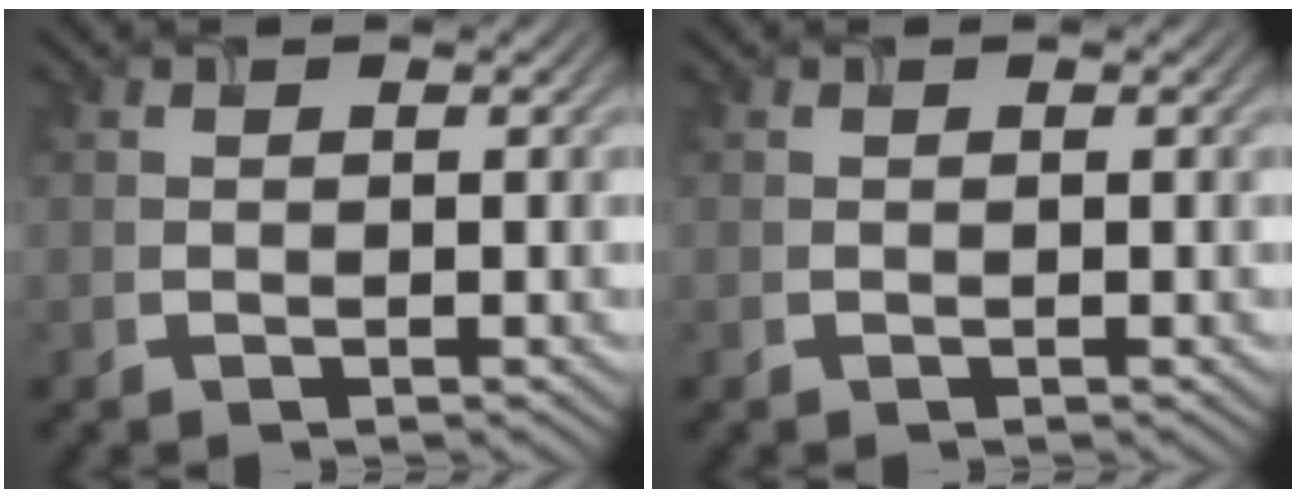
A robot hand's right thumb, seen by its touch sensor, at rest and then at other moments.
{"total": 0.0}